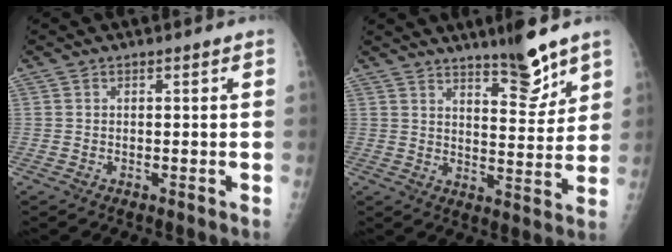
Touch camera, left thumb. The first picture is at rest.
{"total": 8.8, "force": [6.7, 2.0, 5.3], "torque": [-0.061, -0.054, 0.109]}